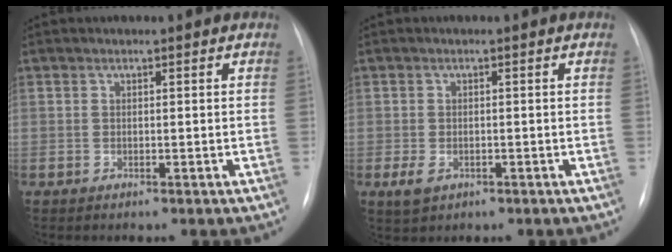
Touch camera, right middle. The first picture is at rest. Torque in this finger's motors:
{"motor_torque": [0.30, -0.26, 0.27, 0.06]}